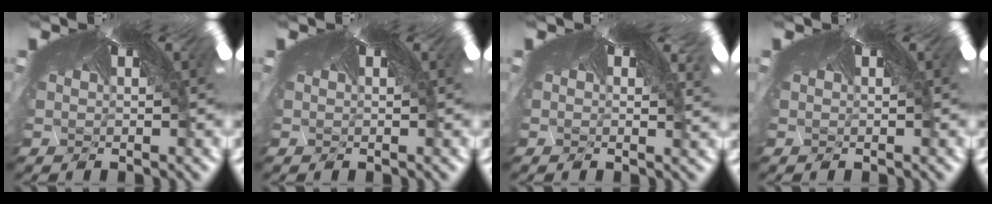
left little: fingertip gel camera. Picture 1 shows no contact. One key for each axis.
{"total": 0.0}
{"total": 1.1, "fx": 1.1, "fy": 0.2, "fz": -0.2, "tx": -0.006, "ty": 0.009, "tz": 0.008}
{"total": 0.0}